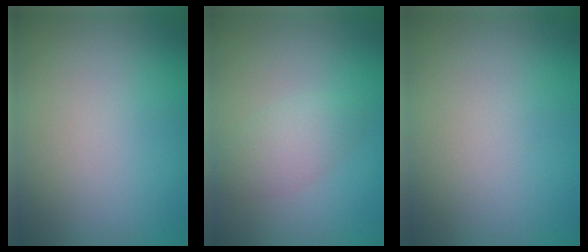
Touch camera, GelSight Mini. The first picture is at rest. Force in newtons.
{"total": 2.4, "press": 2.4, "slide": 0.1}
{"total": 0.0}